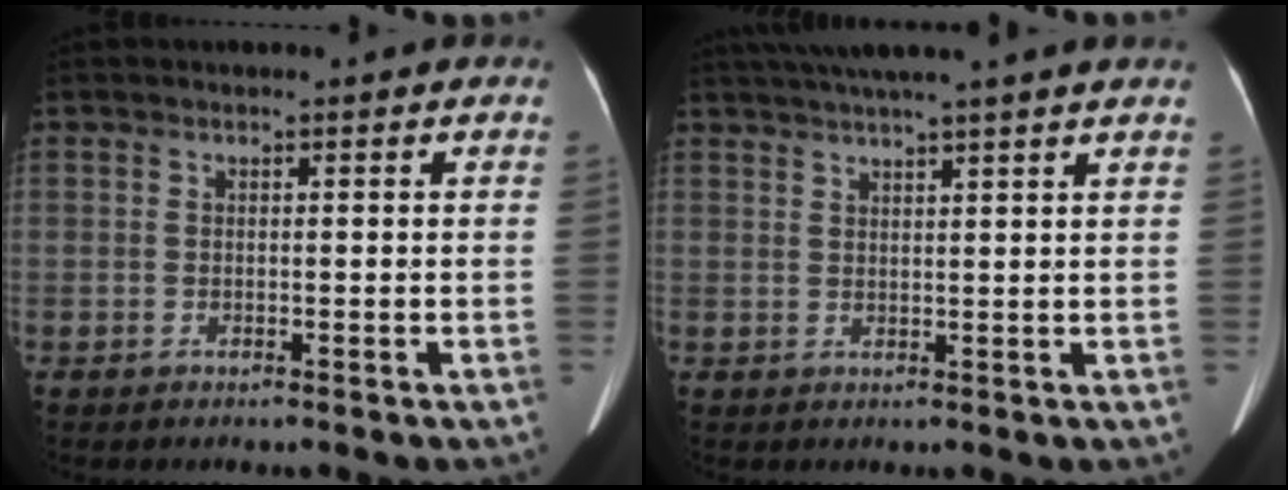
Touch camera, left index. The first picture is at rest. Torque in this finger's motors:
{"motor_torque": [0.83, -1.31, 0.13, 0.10]}